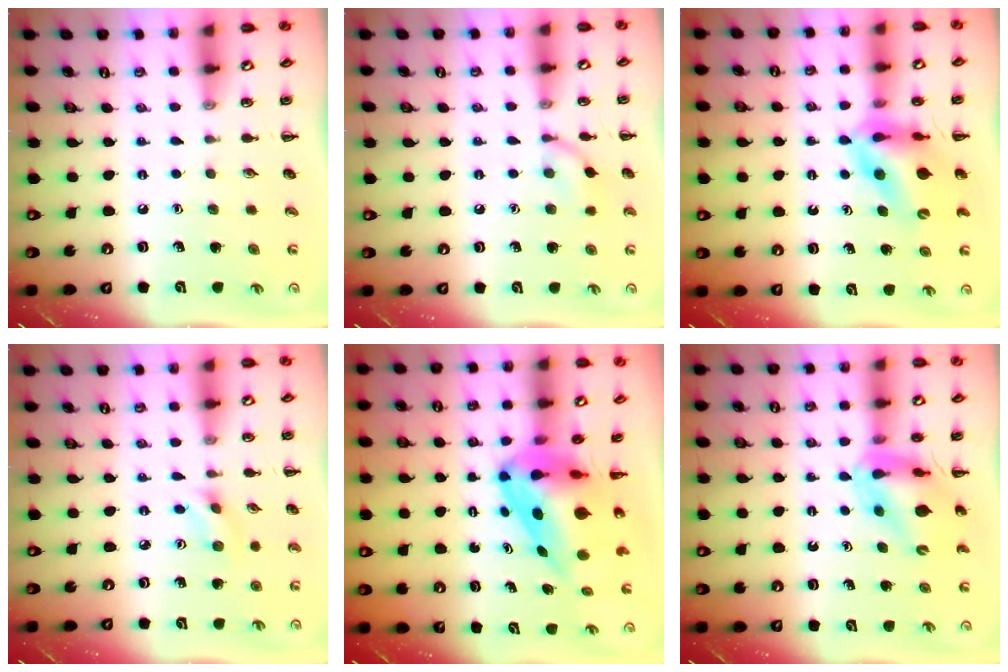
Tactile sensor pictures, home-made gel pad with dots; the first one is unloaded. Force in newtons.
{"total": 7.5, "press": 7.4, "slide": 1.0}
{"total": 11.8, "press": 11.1, "slide": 3.9}
{"total": 2.7, "press": 2.6, "slide": 0.8}
{"total": 9.1, "press": 8.8, "slide": 2.4}
{"total": 12.4, "press": 11.9, "slide": 3.5}